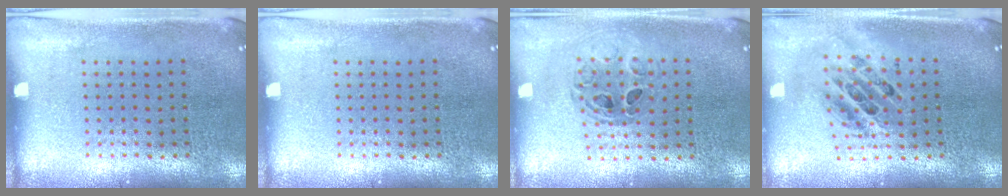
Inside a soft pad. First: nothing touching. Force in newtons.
{"total": 0.0}
{"total": 0.8, "press": 0.8, "slide": 0.1}
{"total": 2.0, "press": 1.5, "slide": 1.3}